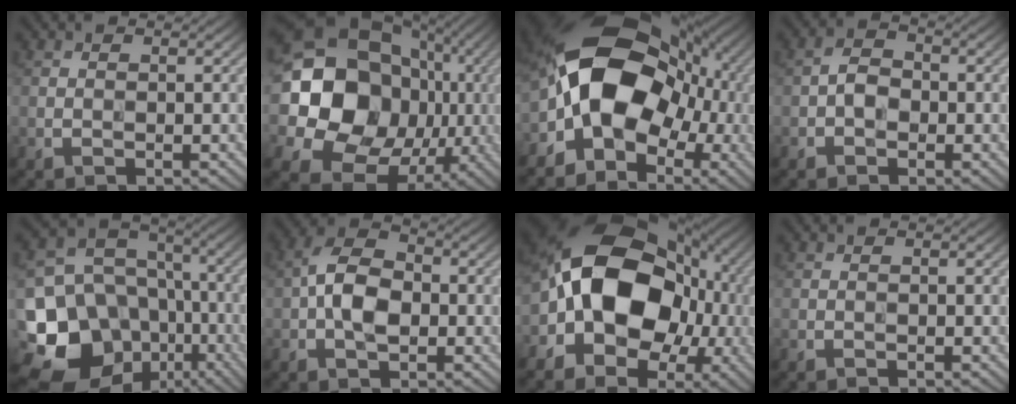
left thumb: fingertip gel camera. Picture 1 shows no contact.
{"total": 21.1, "force": [0.8, 18.1, 10.9], "torque": [-0.266, -0.010, 0.015]}
{"total": 16.0, "force": [-1.4, 11.9, 10.6], "torque": [-0.187, 0.003, -0.027]}
{"total": 2.2, "force": [-0.7, 1.5, 1.5], "torque": [-0.036, 0.007, -0.019]}
{"total": 20.6, "force": [-9.1, 16.5, 8.2], "torque": [-0.213, -0.054, -0.138]}
{"total": 6.3, "force": [-0.7, 3.6, 5.1], "torque": [-0.105, 0.011, -0.020]}
{"total": 17.3, "force": [-0.4, 12.7, 11.6], "torque": [-0.216, -0.005, -0.008]}
{"total": 0.6, "force": [-0.1, -0.5, -0.2], "torque": [0.003, 0.002, 0.001]}